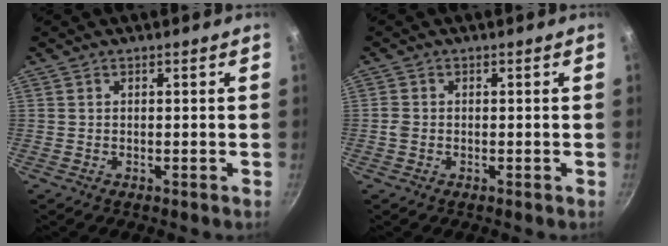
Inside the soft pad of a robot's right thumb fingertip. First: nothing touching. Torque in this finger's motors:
{"motor_torque": [0.07, 0.35, 0.58, 0.17, -0.02]}